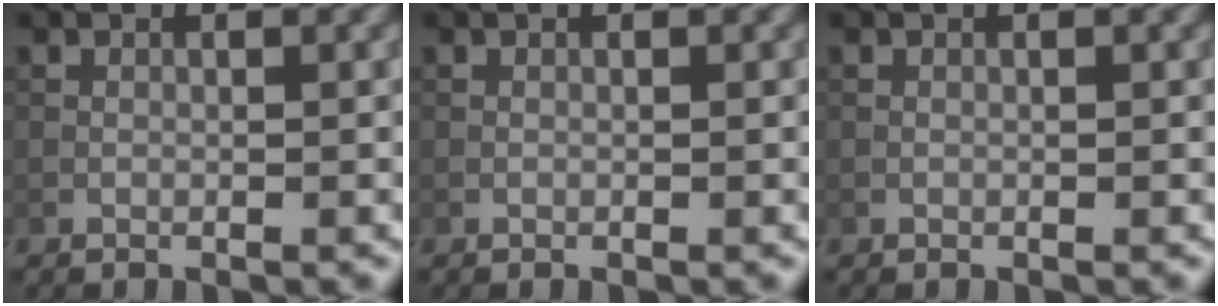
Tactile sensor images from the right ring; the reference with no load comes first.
{"total": 0.0}
{"total": 0.0}